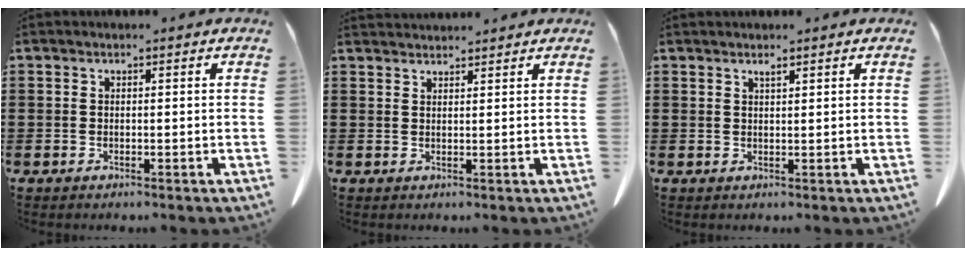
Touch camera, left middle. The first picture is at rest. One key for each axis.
{"total": 1.7, "fx": 1.7, "fy": 0.1, "fz": 0.0, "tx": -0.004, "ty": 0.002, "tz": 0.033}
{"total": 1.0, "fx": 0.8, "fy": 0.1, "fz": 0.6, "tx": -0.013, "ty": -0.001, "tz": 0.015}